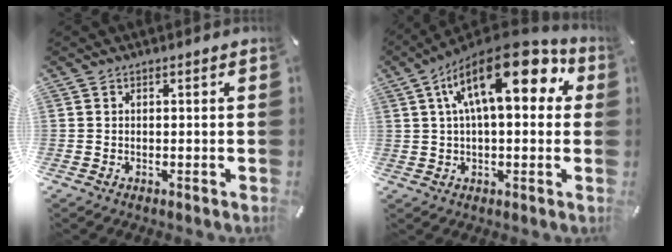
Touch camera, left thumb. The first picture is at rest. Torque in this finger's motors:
{"motor_torque": [2.52, 2.49, 2.44, -0.33, 0.38]}